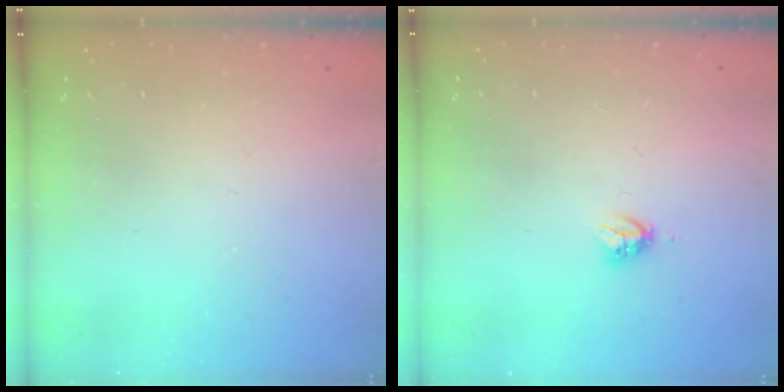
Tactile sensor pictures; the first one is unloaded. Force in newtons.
{"total": 3.9, "press": 3.9, "slide": 0.4}